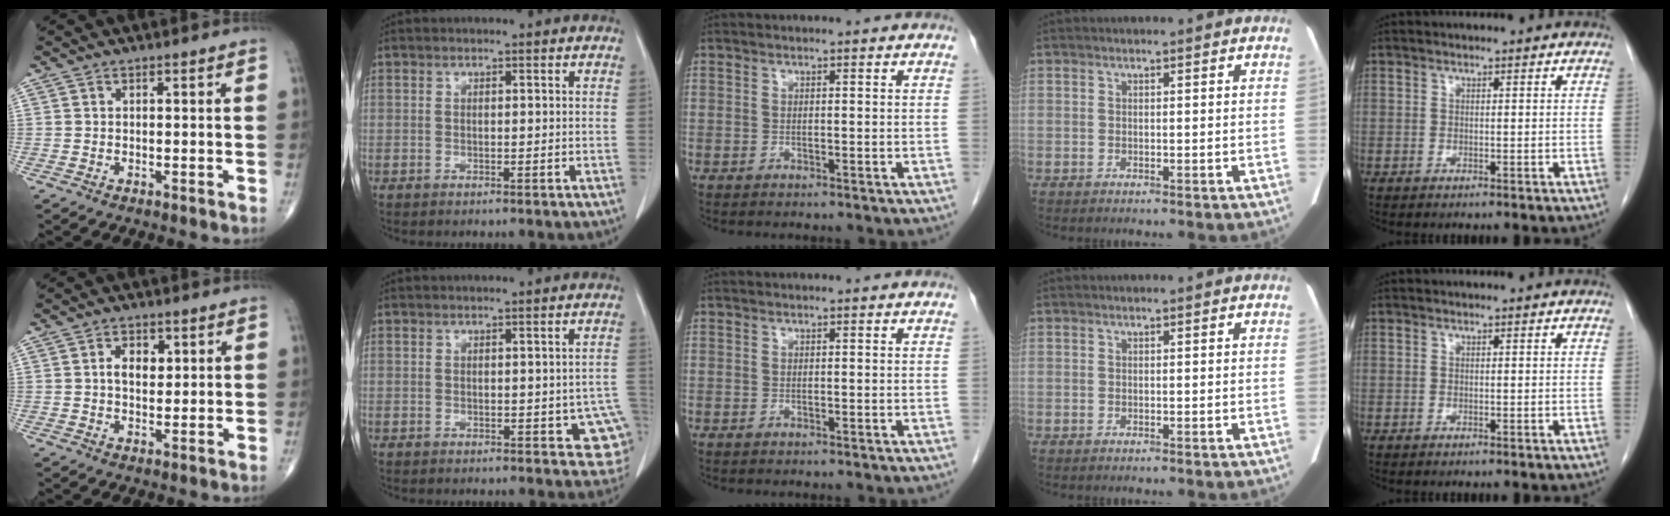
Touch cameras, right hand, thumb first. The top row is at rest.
{"thumb": {"total": 4.5, "force": [1.0, 3.0, 3.2], "torque": [-0.033, -0.003, 0.014]}, "index": {"total": 6.1, "force": [-1.4, 2.6, 5.3], "torque": [-0.040, 0.008, -0.013]}}